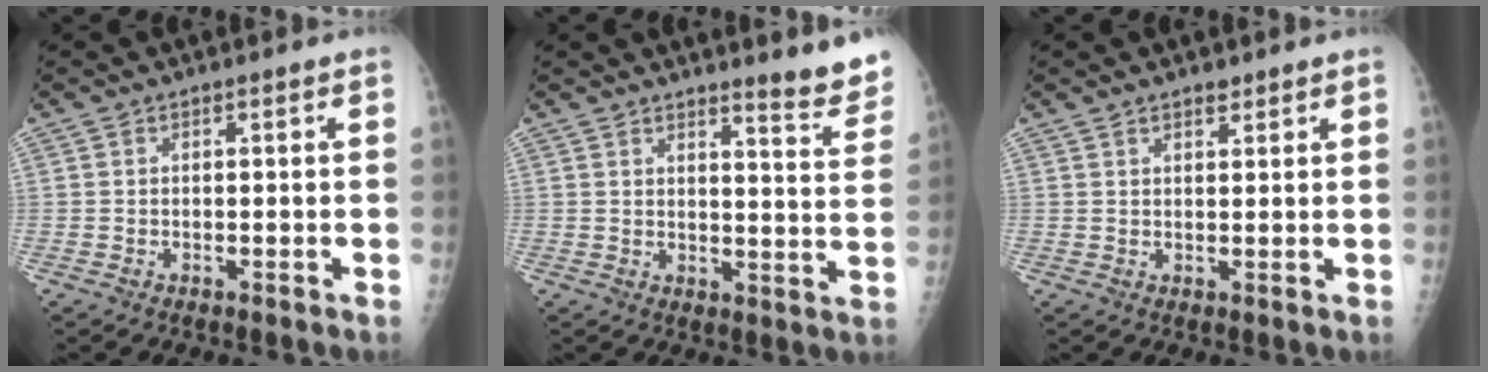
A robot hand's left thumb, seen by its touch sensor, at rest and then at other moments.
{"total": 7.6, "force": [6.6, 0.6, 3.7], "torque": [-0.036, -0.058, 0.077]}
{"total": 2.0, "force": [1.6, 0.9, 0.8], "torque": [-0.004, -0.010, 0.023]}